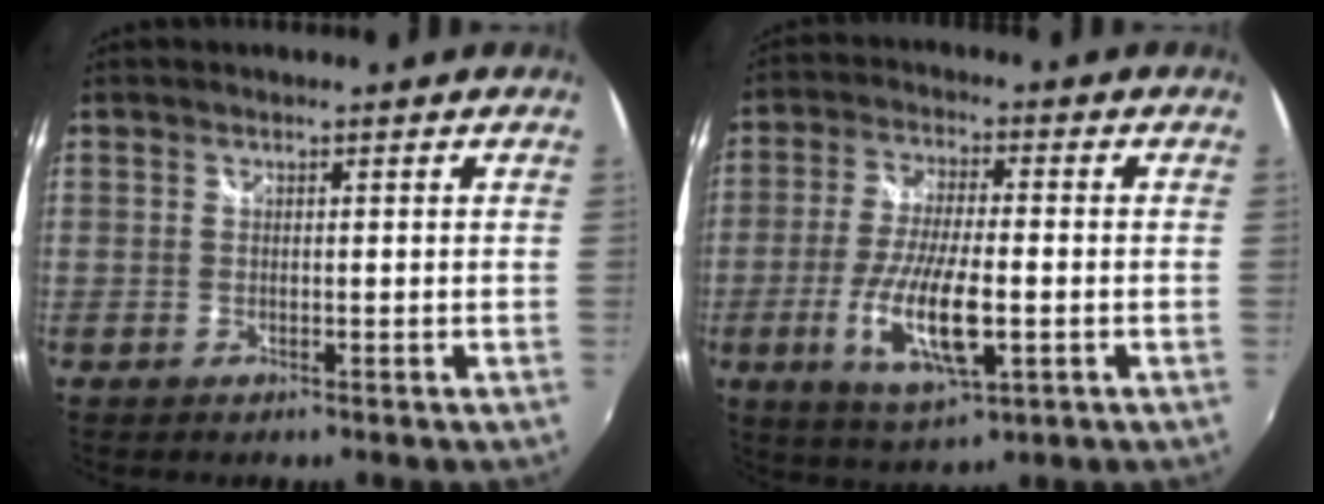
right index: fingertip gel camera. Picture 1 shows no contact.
{"total": 12.8, "force": [-3.7, 3.7, 11.7], "torque": [-0.233, -0.020, -0.065]}